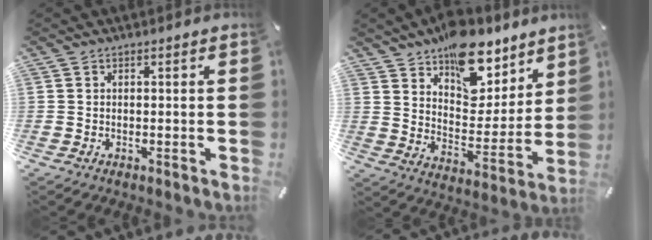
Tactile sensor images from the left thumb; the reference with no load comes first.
{"total": 16.4, "force": [12.1, 8.8, 6.9], "torque": [-0.087, -0.097, 0.217]}